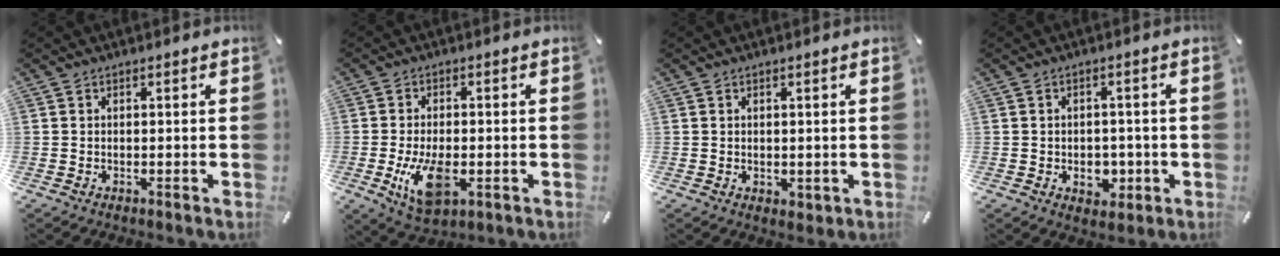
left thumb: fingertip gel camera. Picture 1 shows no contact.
{"total": 10.5, "force": [-2.3, 6.0, 8.3], "torque": [-0.159, -0.008, -0.039]}
{"total": 1.3, "force": [0.5, 1.1, 0.3], "torque": [-0.006, 0.005, 0.009]}
{"total": 5.2, "force": [-1.0, 4.2, 2.8], "torque": [-0.024, -0.002, -0.018]}